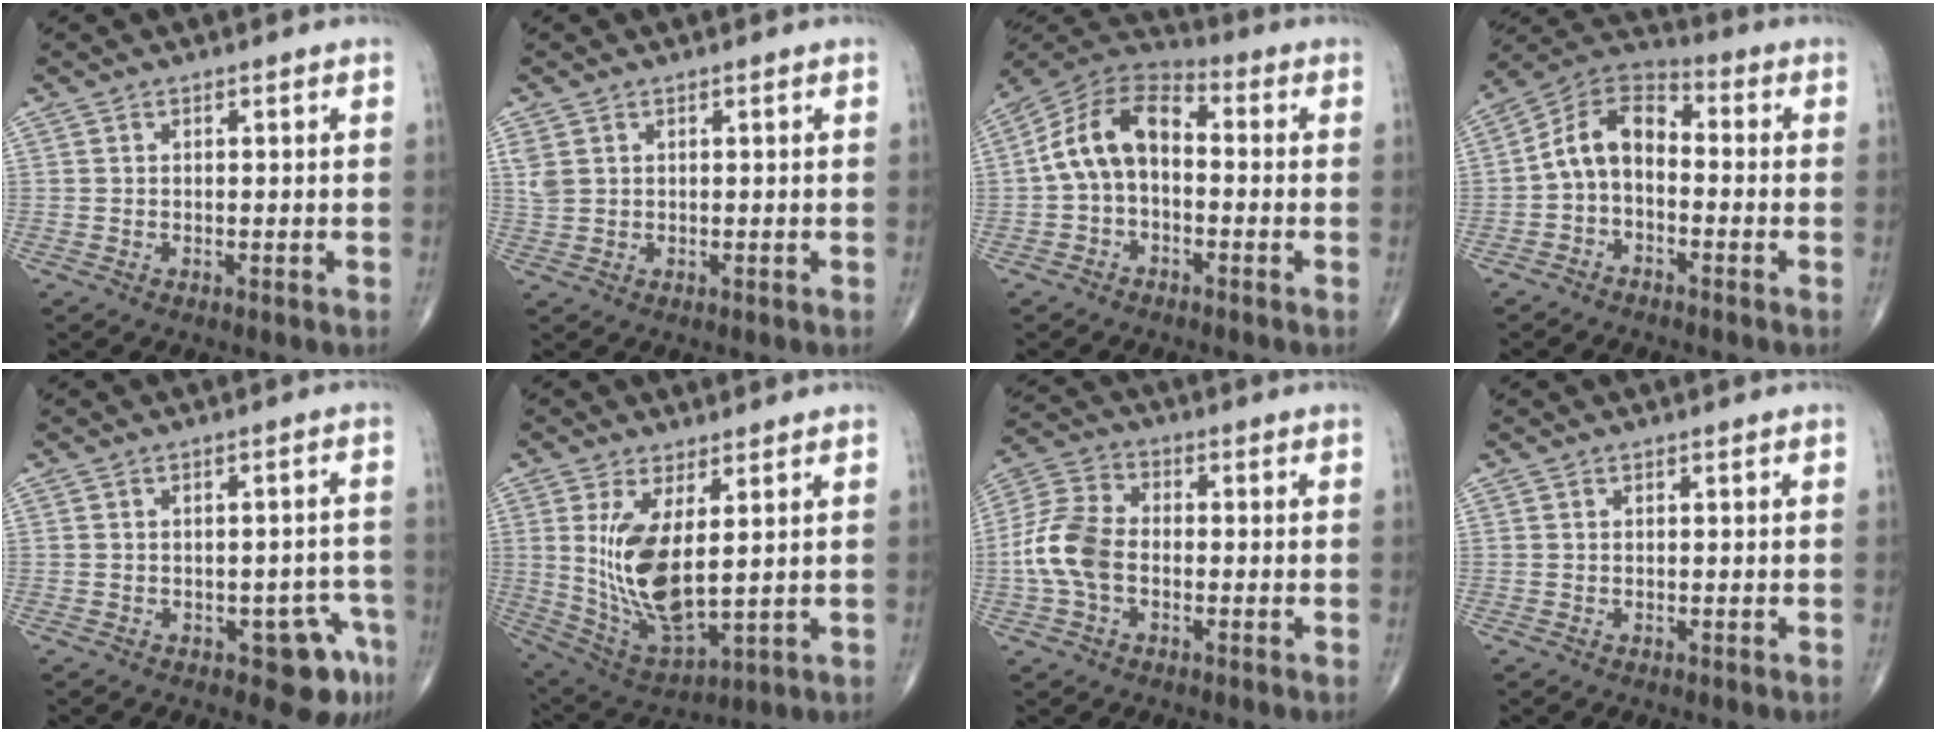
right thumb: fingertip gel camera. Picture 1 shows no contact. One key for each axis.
{"total": 2.4, "fx": 0.9, "fy": 1.8, "fz": 1.3, "tx": -0.032, "ty": 0.002, "tz": 0.026}
{"total": 11.3, "fx": -0.5, "fy": 7.0, "fz": 8.8, "tx": -0.153, "ty": 0.037, "tz": -0.025}
{"total": 9.5, "fx": -1.4, "fy": 6.0, "fz": 7.2, "tx": -0.118, "ty": 0.043, "tz": -0.045}
{"total": 6.7, "fx": -3.6, "fy": 3.2, "fz": 4.6, "tx": -0.026, "ty": 0.023, "tz": -0.040}
{"total": 13.4, "fx": 2.4, "fy": 5.4, "fz": 12.0, "tx": -0.237, "ty": -0.030, "tz": 0.067}
{"total": 10.1, "fx": -1.7, "fy": 6.6, "fz": 7.5, "tx": -0.158, "ty": 0.027, "tz": -0.044}
{"total": 0.0}